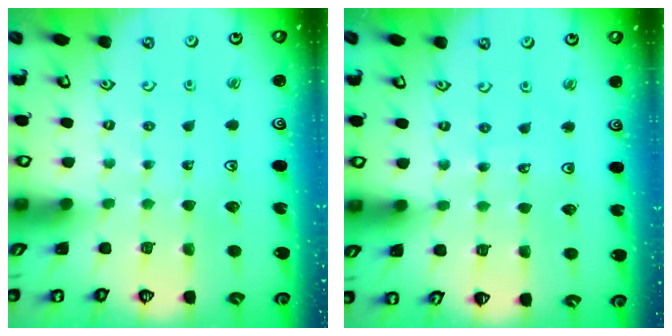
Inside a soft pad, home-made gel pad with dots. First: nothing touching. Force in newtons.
{"total": 3.3, "press": 3.3, "slide": 0.3}